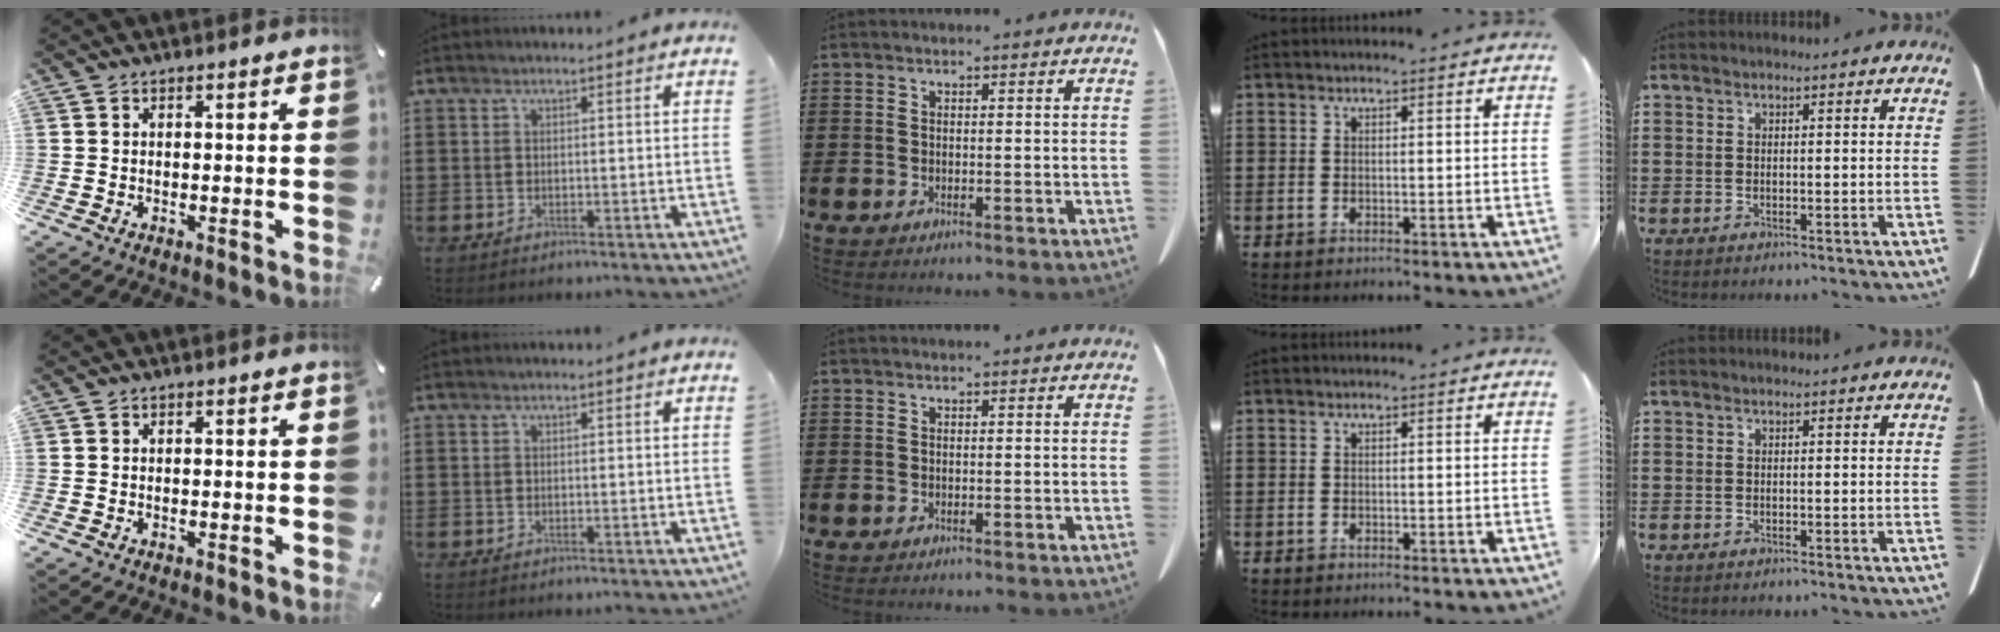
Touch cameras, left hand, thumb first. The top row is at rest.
{}